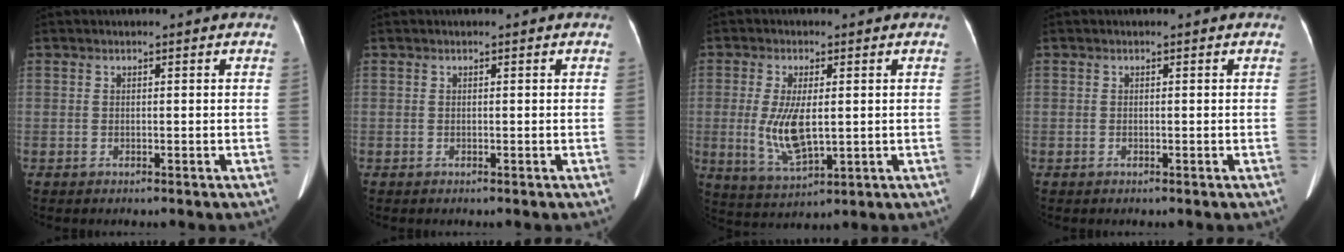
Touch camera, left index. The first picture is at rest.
{"total": 0.0}
{"total": 7.7, "force": [0.0, 2.6, 7.2], "torque": [-0.156, -0.014, 0.006]}
{"total": 0.0}